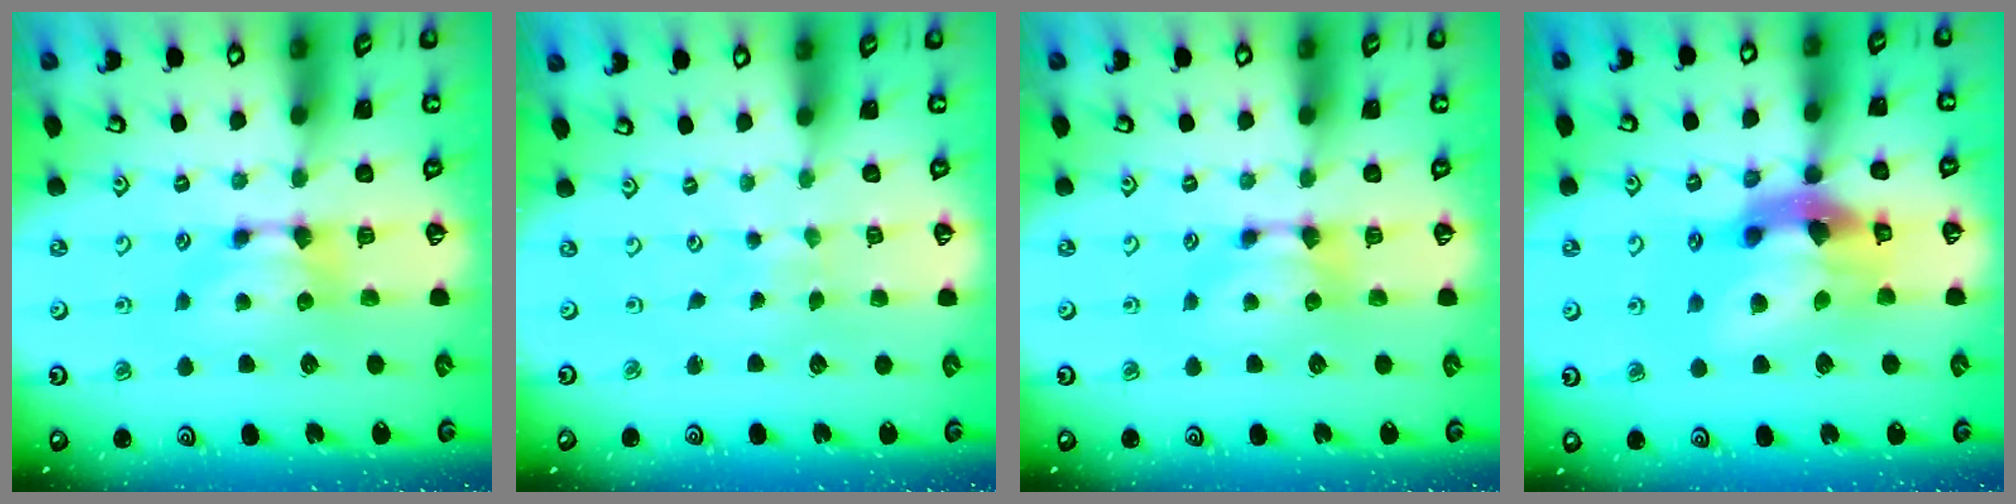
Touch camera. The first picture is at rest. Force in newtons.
{"total": 5.1, "press": 5.1, "slide": 0.2}
{"total": 0.0}
{"total": 10.5, "press": 10.2, "slide": 2.6}